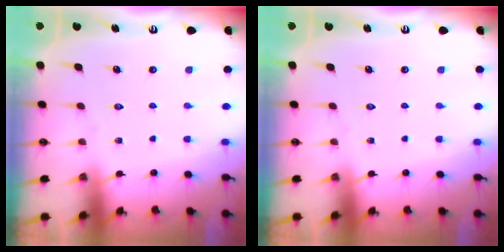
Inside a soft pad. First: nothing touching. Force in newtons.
{"total": 0.0}